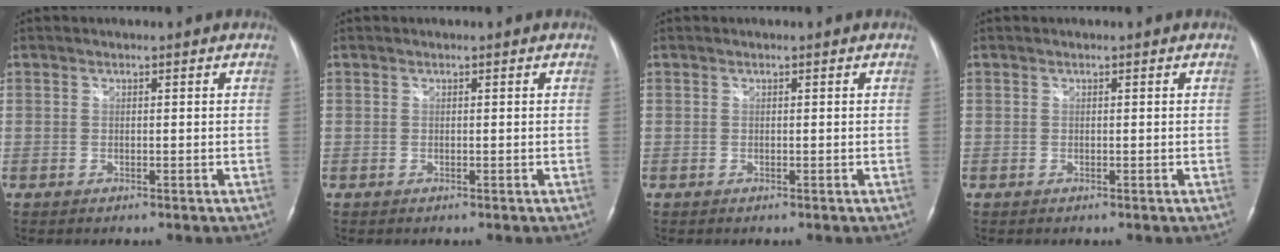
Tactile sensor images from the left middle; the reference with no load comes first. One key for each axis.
{"total": 0.0}
{"total": 0.0}
{"total": 0.0}